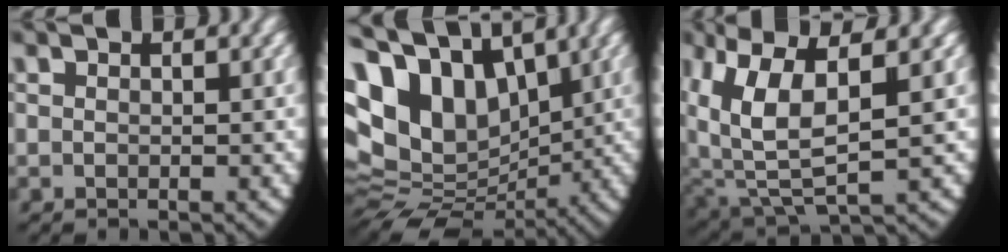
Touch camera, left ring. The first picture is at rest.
{"total": 17.5, "force": [2.0, 14.2, 10.0], "torque": [-0.224, -0.045, 0.037]}
{"total": 8.7, "force": [1.6, 5.2, 6.7], "torque": [-0.170, -0.029, 0.048]}